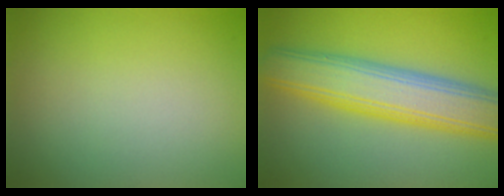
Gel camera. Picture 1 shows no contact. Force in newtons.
{"total": 8.4, "press": 8.3, "slide": 0.6}